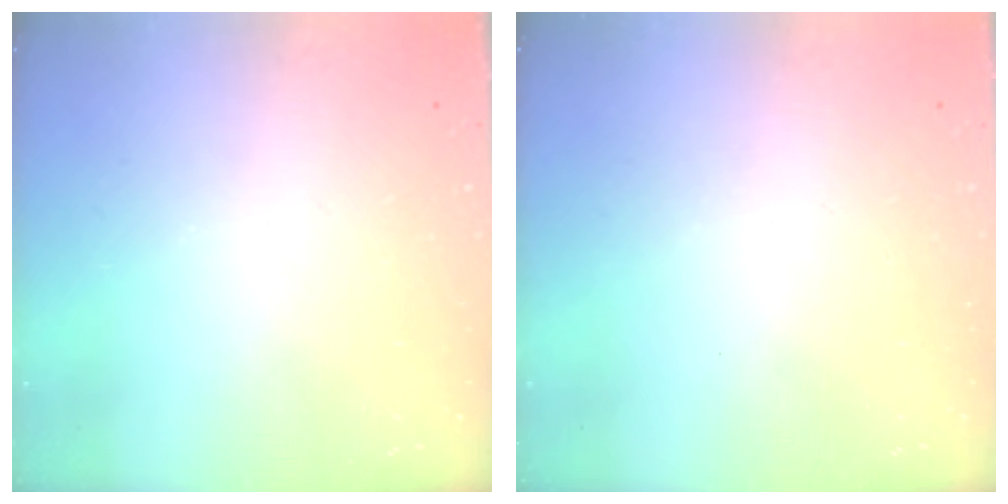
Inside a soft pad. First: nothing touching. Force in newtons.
{"total": 1.6, "press": 1.6, "slide": 0.1}